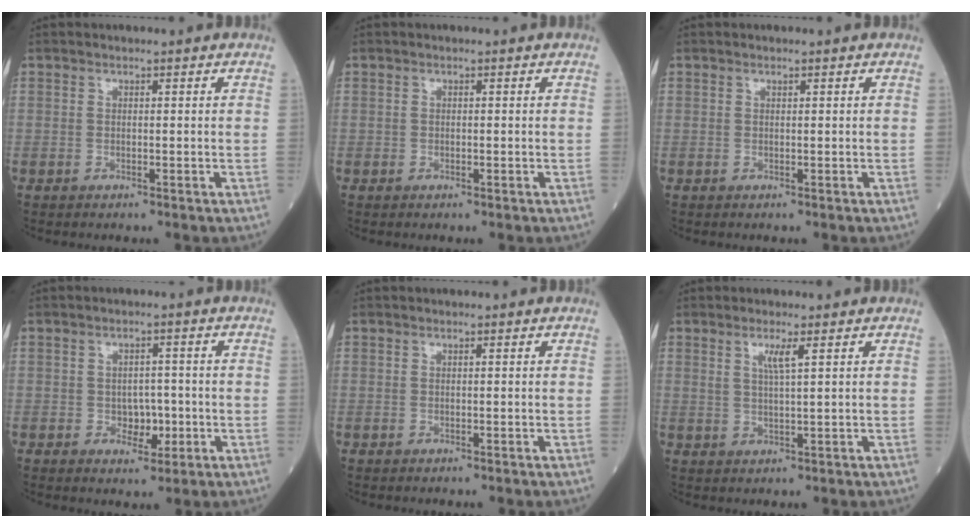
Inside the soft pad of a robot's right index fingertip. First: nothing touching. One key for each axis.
{"total": 0.0}
{"total": 0.0}
{"total": 3.8, "fx": -0.8, "fy": 2.5, "fz": 2.7, "tx": -0.029, "ty": 0.004, "tz": -0.005}
{"total": 0.0}
{"total": 2.7, "fx": 1.3, "fy": -0.2, "fz": 2.4, "tx": -0.050, "ty": -0.003, "tz": 0.026}